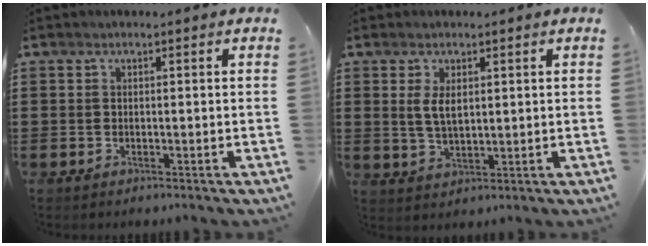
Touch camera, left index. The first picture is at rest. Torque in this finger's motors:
{"motor_torque": [0.33, 0.28, 0.18, 0.09]}